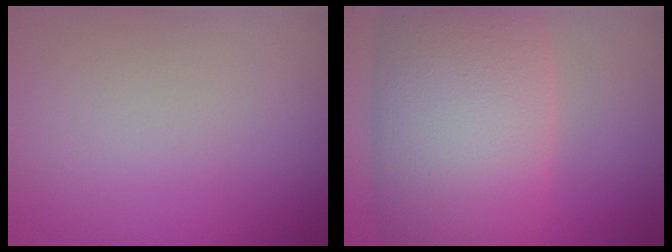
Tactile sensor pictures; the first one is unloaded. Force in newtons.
{"total": 13.7, "press": 13.7, "slide": 0.4}